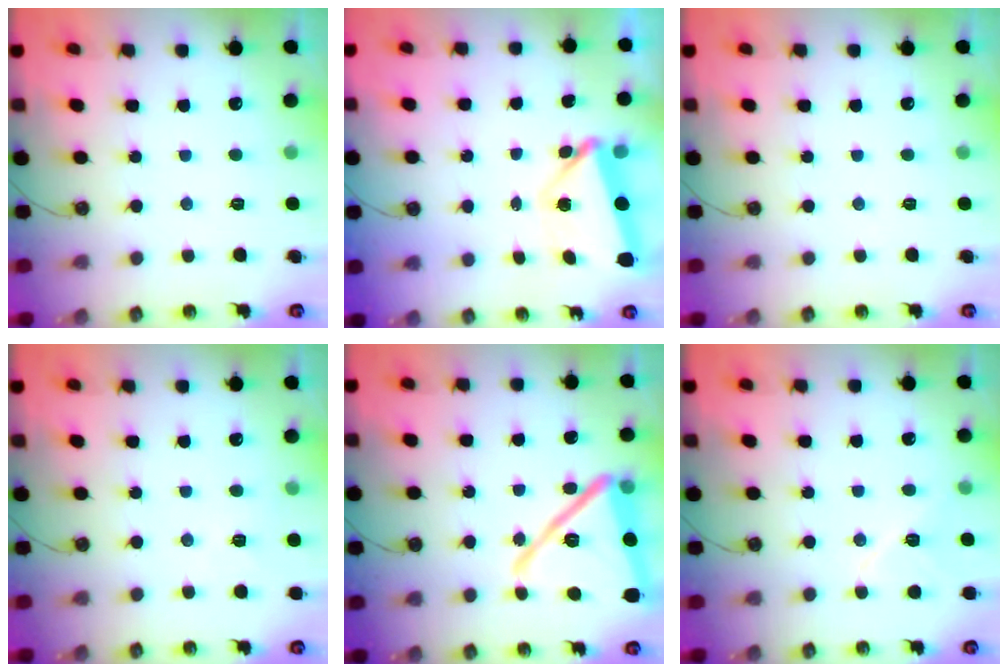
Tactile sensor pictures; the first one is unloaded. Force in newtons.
{"total": 5.8, "press": 5.4, "slide": 2.1}
{"total": 0.0}
{"total": 4.4, "press": 3.5, "slide": 2.7}
{"total": 21.8, "press": 20.7, "slide": 6.8}
{"total": 9.0, "press": 9.0, "slide": 0.6}